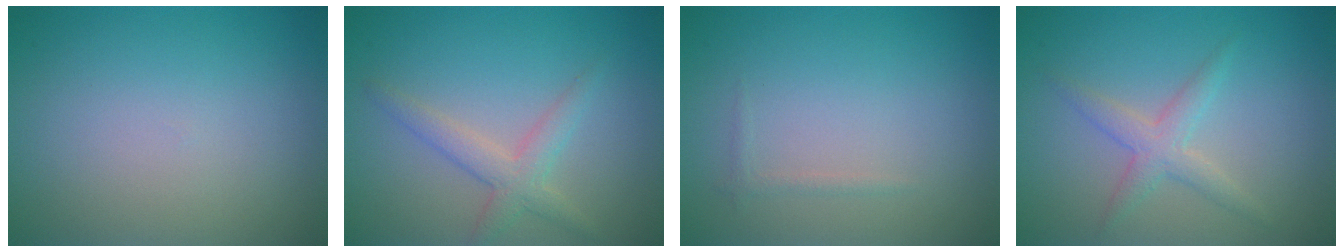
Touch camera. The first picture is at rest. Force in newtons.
{"total": 2.6, "press": 2.6, "slide": 0.2}
{"total": 0.6, "press": 0.6, "slide": 0.0}
{"total": 2.3, "press": 2.3, "slide": 0.1}